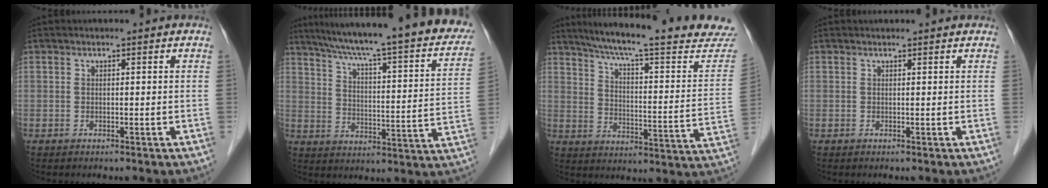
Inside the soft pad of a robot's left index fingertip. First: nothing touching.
{"total": 29.6, "force": [24.9, 3.0, 15.7], "torque": [-0.239, -0.043, 0.314]}
{"total": 25.1, "force": [22.1, 2.1, 11.6], "torque": [-0.168, -0.050, 0.282]}
{"total": 1.4, "force": [1.4, 0.4, 0.2], "torque": [-0.012, 0.016, 0.013]}